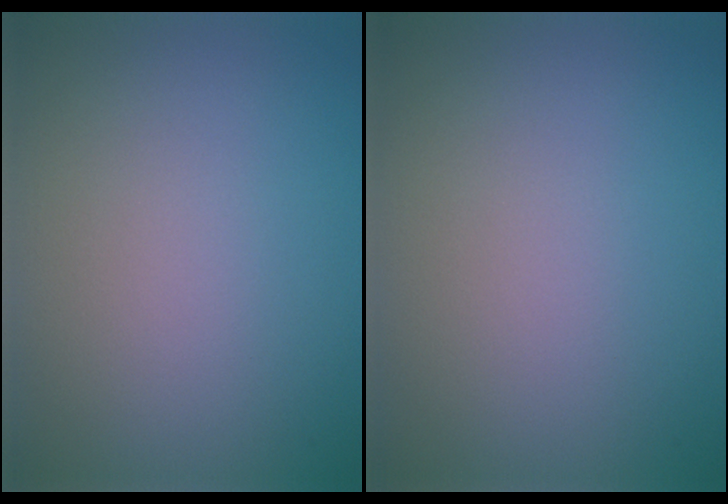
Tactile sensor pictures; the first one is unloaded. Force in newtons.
{"total": 0.0}